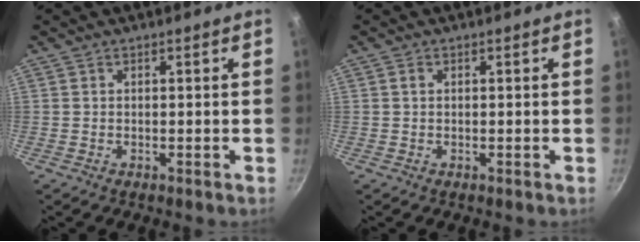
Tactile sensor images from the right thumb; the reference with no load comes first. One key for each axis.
{"total": 0.7, "fx": 0.2, "fy": 0.5, "fz": 0.5, "tx": -0.008, "ty": 0.002, "tz": 0.003}